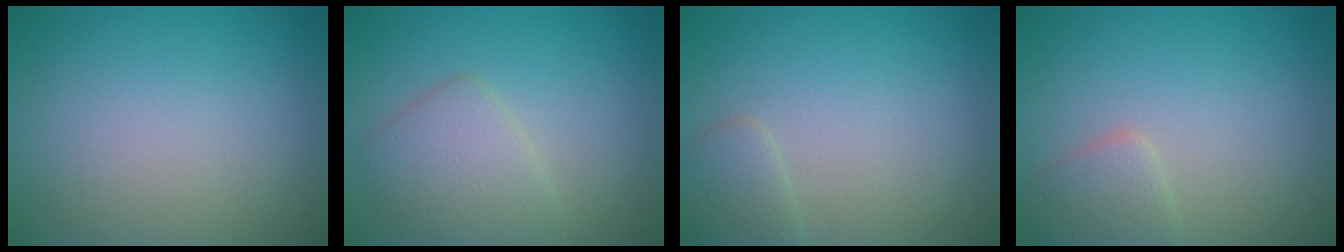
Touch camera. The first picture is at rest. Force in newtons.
{"total": 3.3, "press": 3.3, "slide": 0.2}
{"total": 1.6, "press": 1.6, "slide": 0.0}
{"total": 2.1, "press": 2.1, "slide": 0.1}